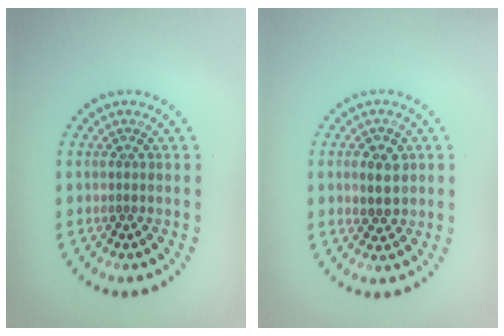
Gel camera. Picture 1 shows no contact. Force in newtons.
{"total": 2.7, "press": 2.6, "slide": 0.6}